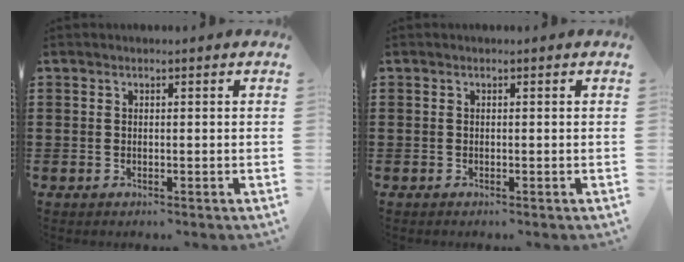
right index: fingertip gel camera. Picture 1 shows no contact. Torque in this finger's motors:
{"motor_torque": [-0.18, 0.48, 0.03, 0.01]}